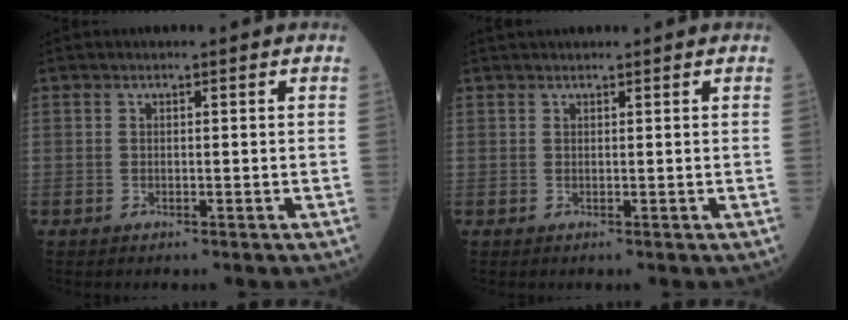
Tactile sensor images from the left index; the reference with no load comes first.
{"total": 2.1, "force": [2.0, 0.1, 0.6], "torque": [-0.007, 0.029, 0.035]}